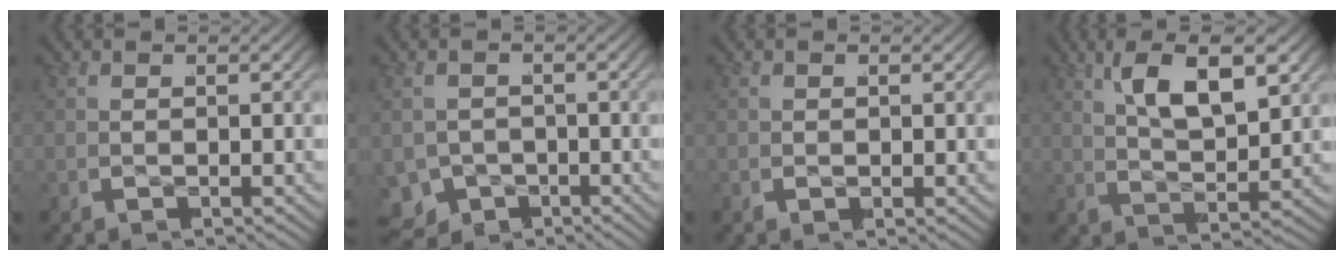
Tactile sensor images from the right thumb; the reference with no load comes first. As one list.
[{"total": 6.9, "force": [-3.2, 5.7, 2.3], "torque": [-0.060, -0.044, -0.037]}, {"total": 0.0}, {"total": 6.1, "force": [2.8, 1.5, 5.2], "torque": [-0.087, 0.016, 0.047]}]